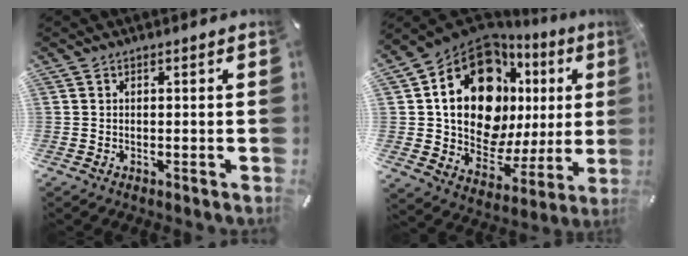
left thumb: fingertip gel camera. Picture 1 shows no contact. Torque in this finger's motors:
{"motor_torque": [2.17, 2.83, 1.66, -1.11, 0.77]}